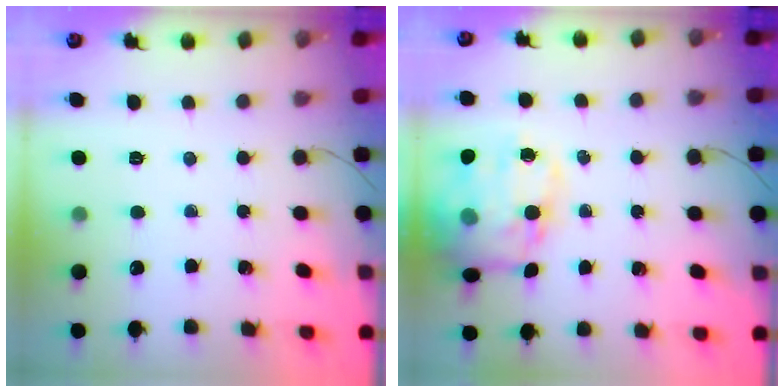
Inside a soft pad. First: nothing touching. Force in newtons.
{"total": 17.2, "press": 17.0, "slide": 2.7}